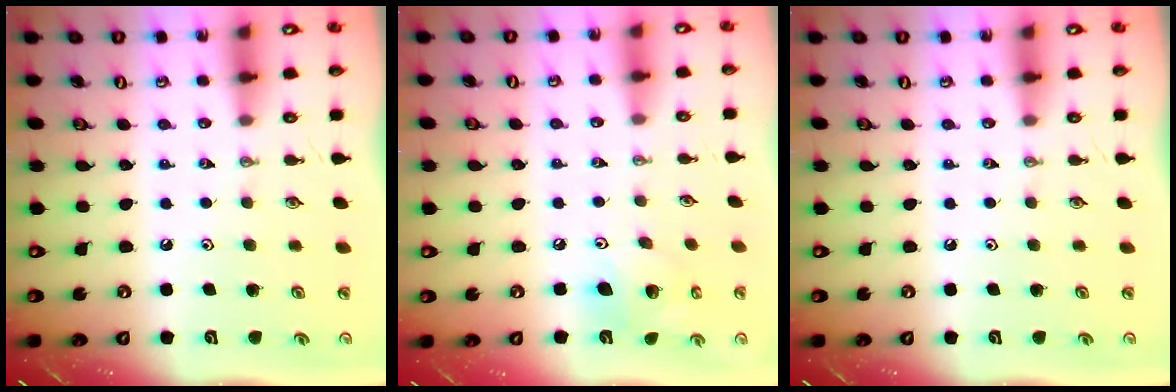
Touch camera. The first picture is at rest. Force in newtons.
{"total": 11.7, "press": 11.6, "slide": 2.0}
{"total": 0.0}